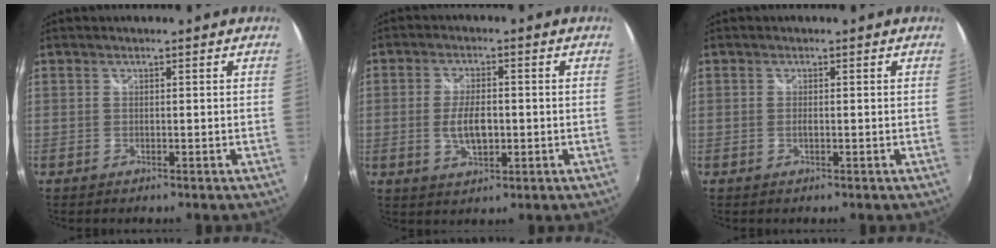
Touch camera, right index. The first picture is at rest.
{"total": 6.3, "force": [-0.9, 2.9, 5.6], "torque": [-0.110, -0.004, -0.014]}
{"total": 1.0, "force": [-0.1, 0.2, 0.9], "torque": [-0.019, -0.001, -0.004]}